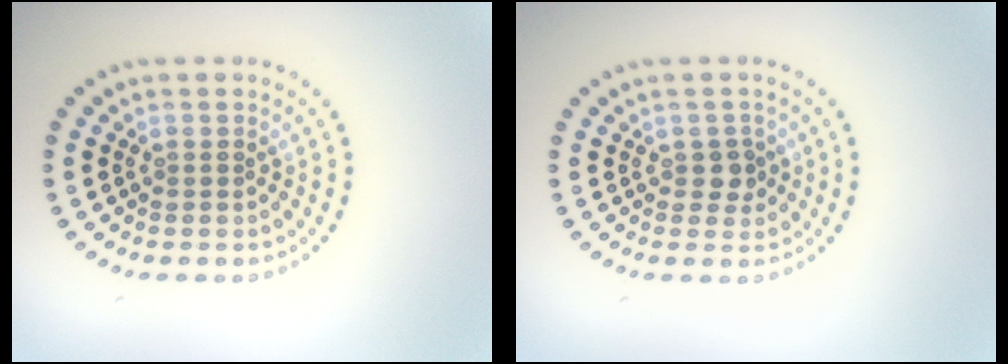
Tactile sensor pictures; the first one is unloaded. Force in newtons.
{"total": 1.3, "press": 1.2, "slide": 0.5}